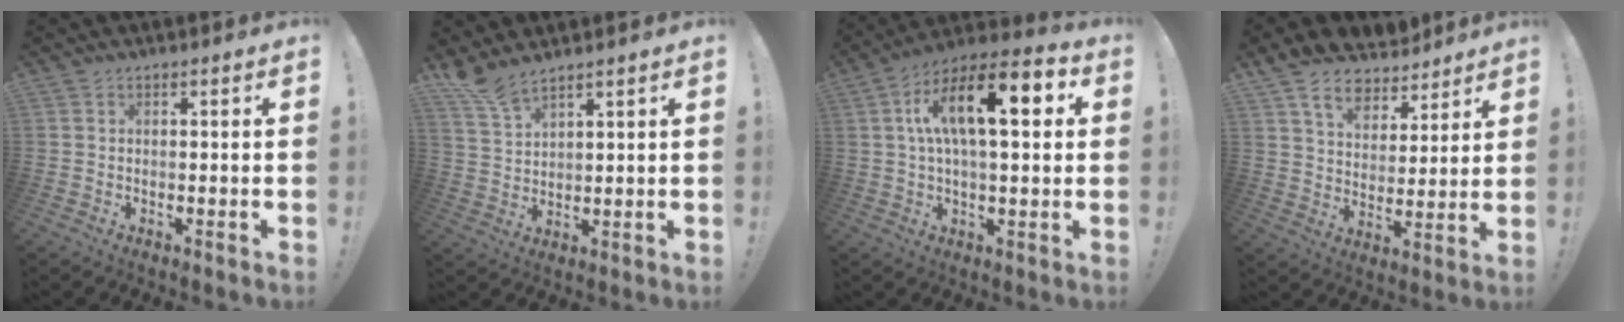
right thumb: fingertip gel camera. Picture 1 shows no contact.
{"total": 6.4, "force": [5.7, 1.2, 2.6], "torque": [-0.049, -0.036, 0.106]}
{"total": 17.8, "force": [4.6, 6.9, 15.7], "torque": [-0.275, 0.000, 0.066]}
{"total": 10.1, "force": [7.6, 5.8, 3.2], "torque": [-0.068, -0.057, 0.147]}